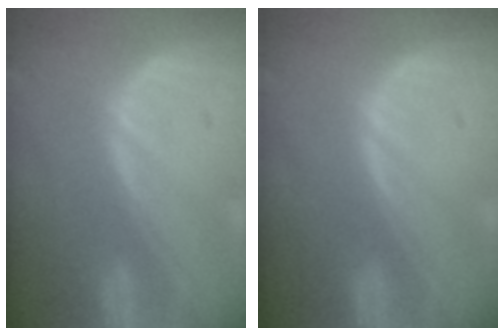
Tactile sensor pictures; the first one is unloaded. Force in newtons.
{"total": 0.0}